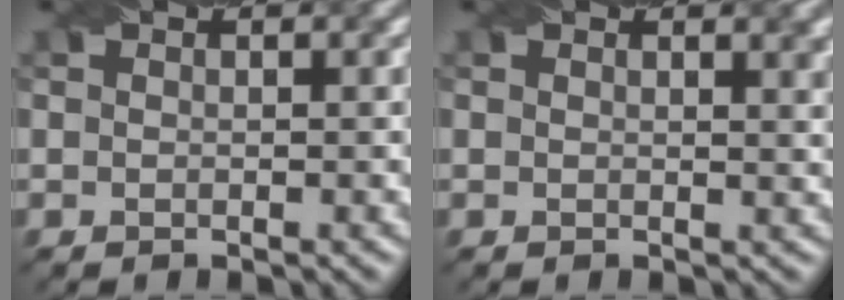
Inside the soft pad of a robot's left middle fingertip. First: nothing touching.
{"total": 2.4, "force": [1.5, 0.9, 1.6], "torque": [-0.009, 0.001, 0.017]}